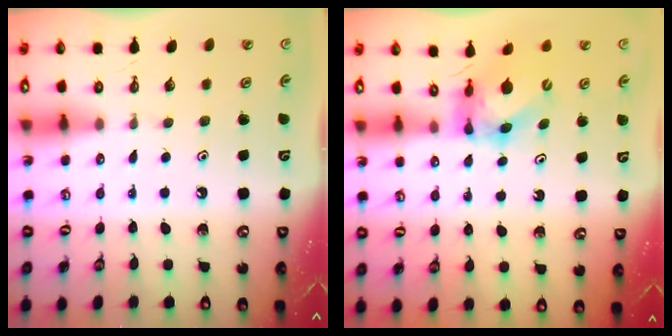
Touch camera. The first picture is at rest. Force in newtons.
{"total": 6.1, "press": 6.1, "slide": 0.6}